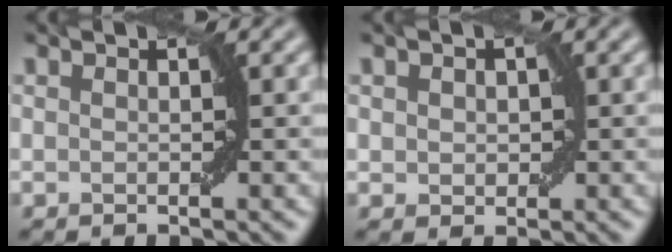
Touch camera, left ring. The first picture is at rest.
{"total": 1.5, "force": [0.3, 1.3, 0.7], "torque": [-0.009, 0.000, 0.006]}